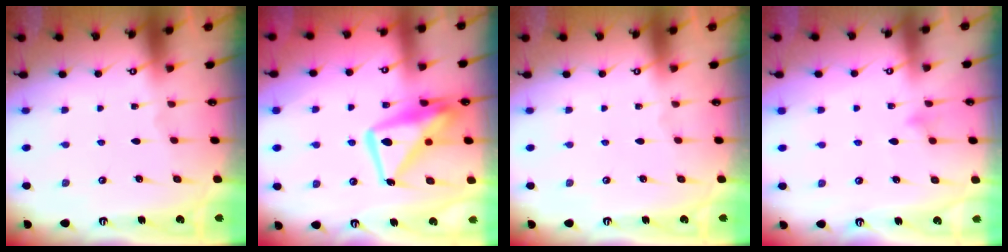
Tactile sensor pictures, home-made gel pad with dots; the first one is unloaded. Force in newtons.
{"total": 14.8, "press": 14.7, "slide": 1.2}
{"total": 0.0}
{"total": 9.0, "press": 9.0, "slide": 0.8}